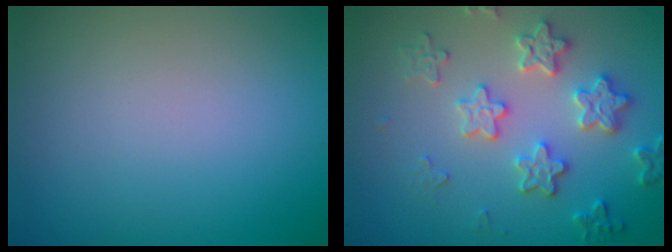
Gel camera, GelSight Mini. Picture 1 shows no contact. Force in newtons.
{"total": 3.8, "press": 3.8, "slide": 0.7}